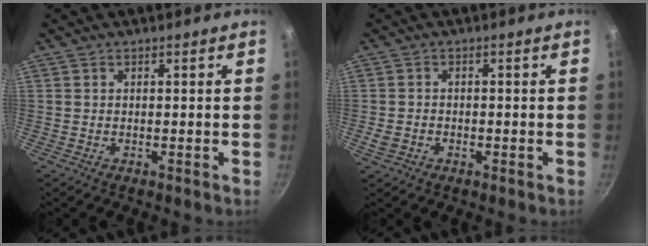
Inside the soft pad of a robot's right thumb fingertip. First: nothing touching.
{"total": 2.9, "force": [-1.0, 2.2, 1.6], "torque": [-0.032, 0.004, -0.018]}